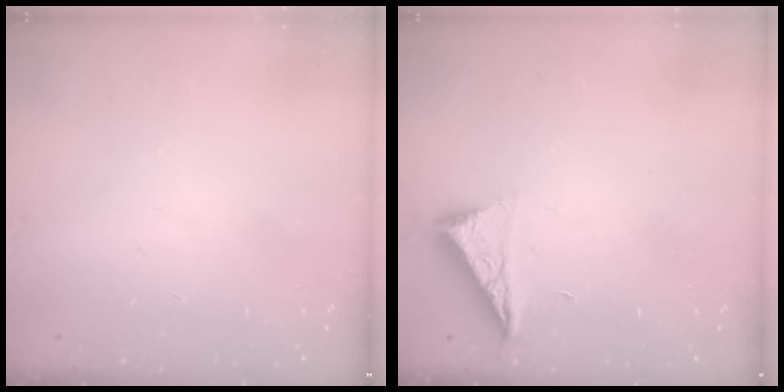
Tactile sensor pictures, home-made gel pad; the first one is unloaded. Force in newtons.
{"total": 7.1, "press": 7.1, "slide": 0.5}